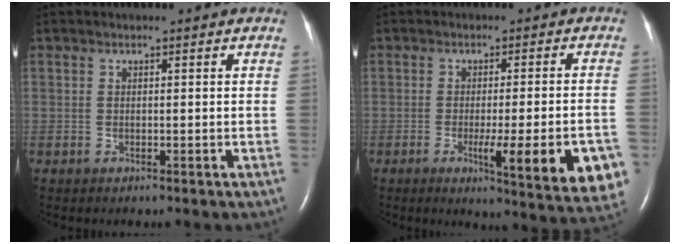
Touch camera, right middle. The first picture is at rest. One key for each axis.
{"total": 13.4, "fx": -4.8, "fy": 1.1, "fz": 12.5, "tx": -0.104, "ty": -0.019, "tz": -0.052}